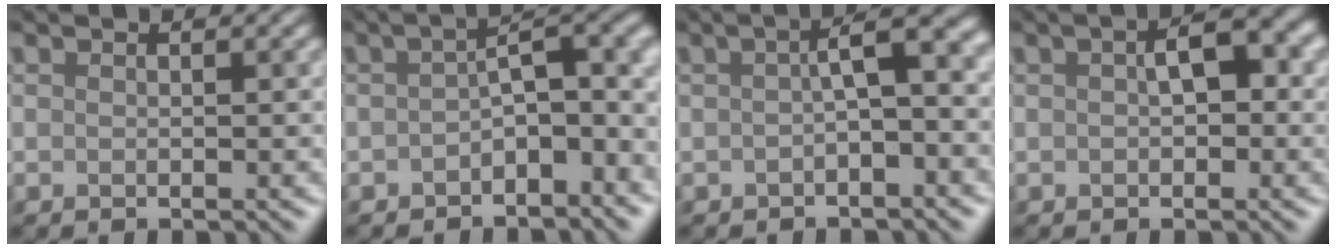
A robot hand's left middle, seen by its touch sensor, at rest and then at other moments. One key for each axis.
{"total": 5.2, "fx": -2.3, "fy": 2.3, "fz": 4.1, "tx": -0.044, "ty": 0.014, "tz": -0.048}
{"total": 4.1, "fx": -0.4, "fy": 1.0, "fz": 4.0, "tx": -0.054, "ty": 0.016, "tz": -0.014}
{"total": 2.7, "fx": -0.1, "fy": 1.3, "fz": 2.4, "tx": -0.033, "ty": 0.010, "tz": -0.006}